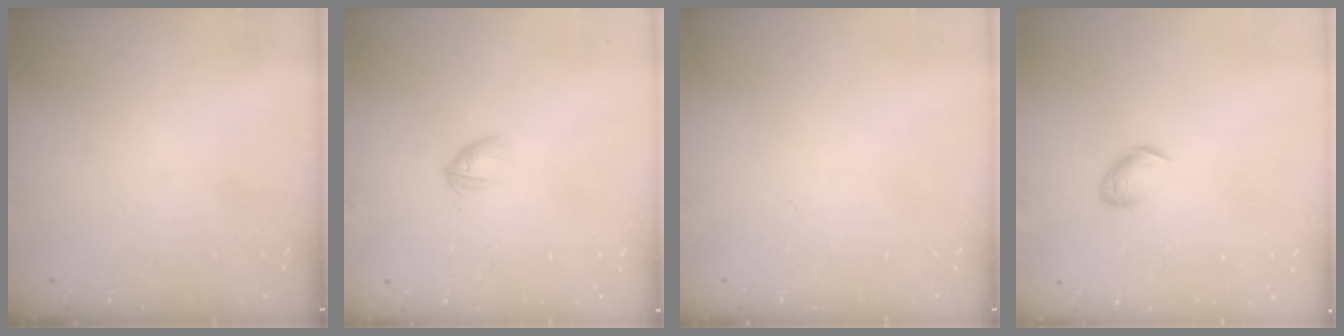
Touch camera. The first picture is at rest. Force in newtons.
{"total": 3.3, "press": 3.2, "slide": 1.0}
{"total": 0.0}
{"total": 5.3, "press": 5.2, "slide": 1.1}